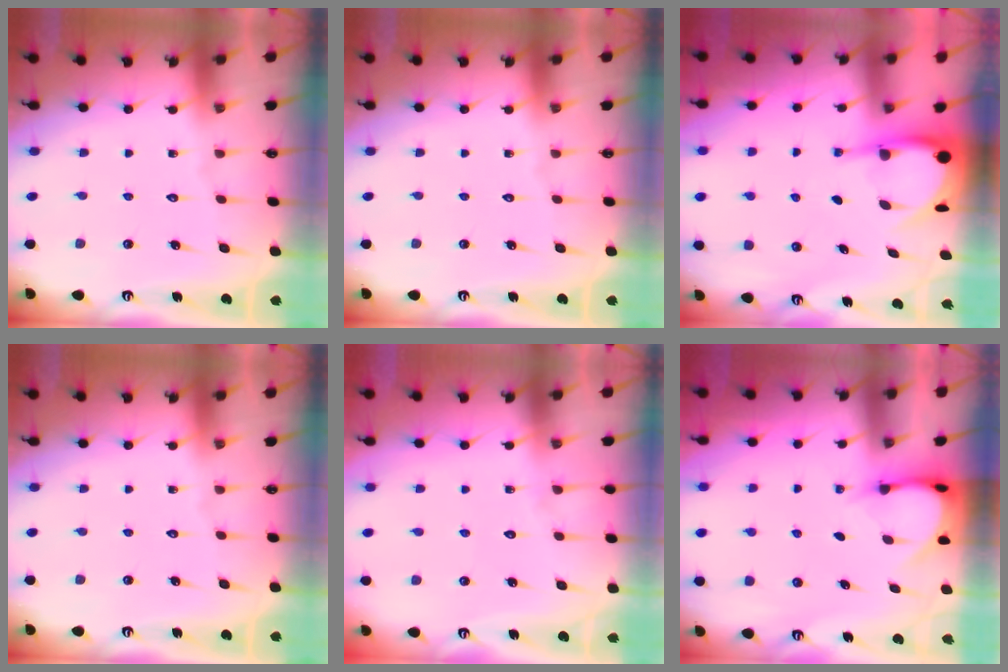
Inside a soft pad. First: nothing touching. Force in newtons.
{"total": 0.0}
{"total": 5.7, "press": 5.6, "slide": 0.6}
{"total": 0.0}
{"total": 4.5, "press": 4.5, "slide": 0.5}
{"total": 3.9, "press": 3.9, "slide": 0.3}